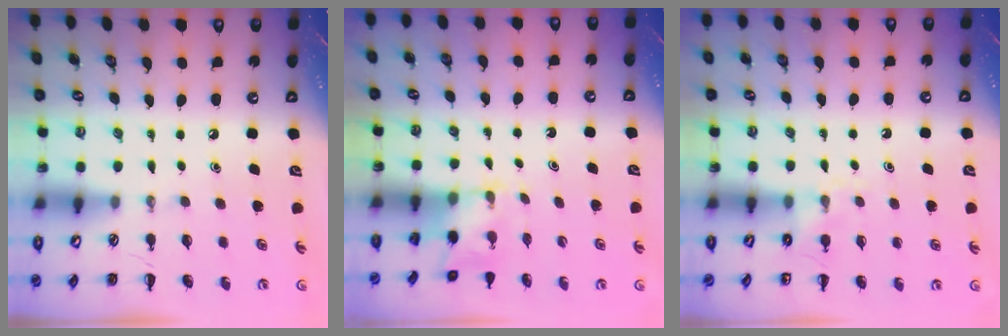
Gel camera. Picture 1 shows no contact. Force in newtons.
{"total": 2.3, "press": 2.2, "slide": 0.7}
{"total": 4.7, "press": 4.4, "slide": 1.5}